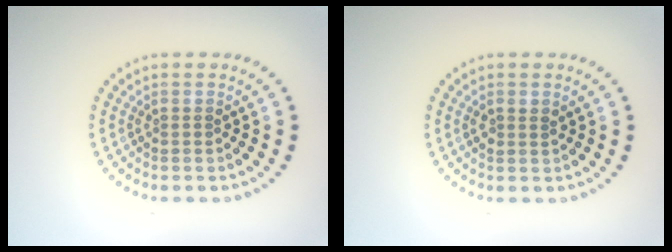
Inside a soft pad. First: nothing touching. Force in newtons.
{"total": 1.0, "press": 0.9, "slide": 0.4}